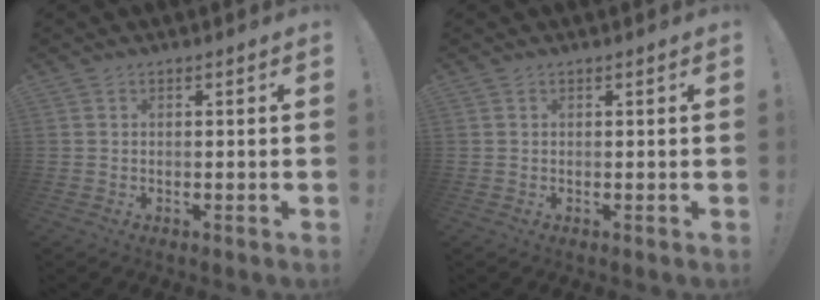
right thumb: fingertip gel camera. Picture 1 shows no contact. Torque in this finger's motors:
{"motor_torque": [0.00, 0.00, -0.06, 0.12, 0.00]}